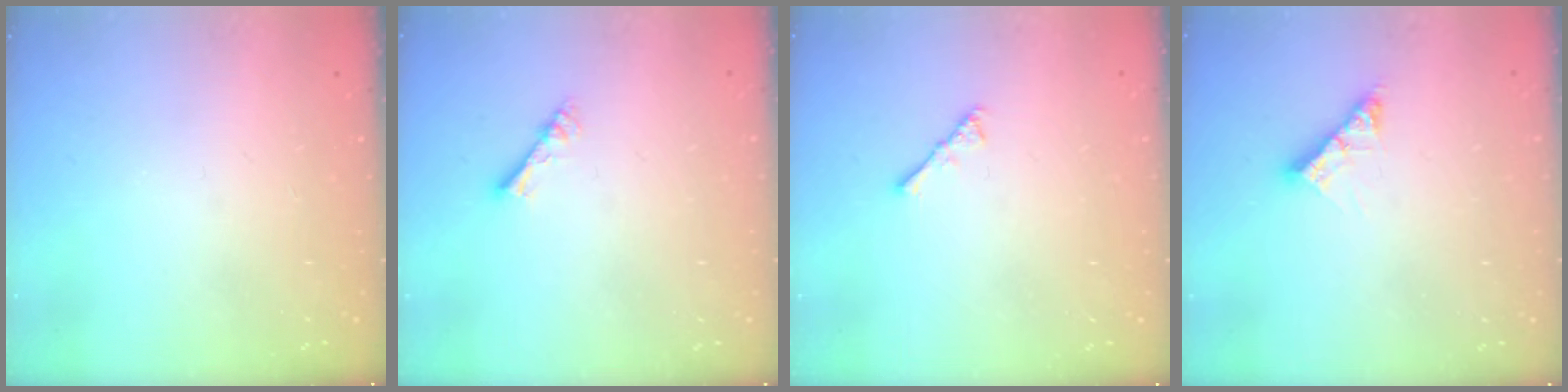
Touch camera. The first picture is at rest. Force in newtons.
{"total": 2.8, "press": 2.8, "slide": 0.4}
{"total": 2.7, "press": 2.7, "slide": 0.6}
{"total": 7.5, "press": 7.4, "slide": 0.7}